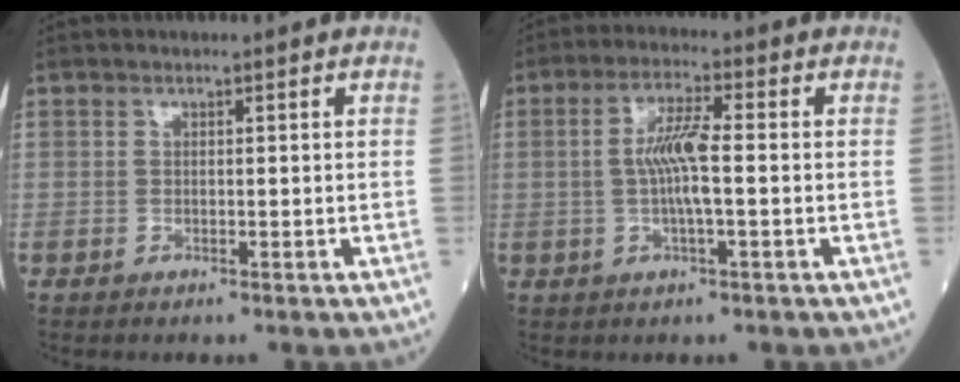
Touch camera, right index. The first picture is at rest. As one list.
[{"total": 6.3, "force": [-0.2, 0.7, 6.3], "torque": [-0.126, 0.005, -0.008]}]